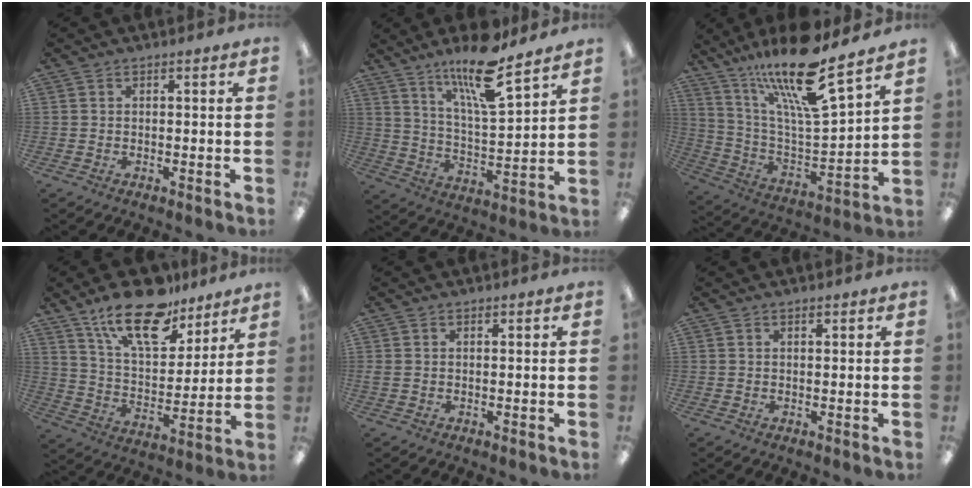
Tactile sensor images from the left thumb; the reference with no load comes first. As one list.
[{"total": 15.6, "force": [11.8, 3.3, 9.6], "torque": [-0.170, -0.068, 0.195]}, {"total": 20.0, "force": [15.3, 3.8, 12.3], "torque": [-0.233, -0.097, 0.256]}, {"total": 19.1, "force": [14.0, 8.3, 10.1], "torque": [-0.171, -0.073, 0.244]}, {"total": 0.7, "force": [0.2, 0.5, 0.4], "torque": [-0.009, 0.003, 0.004]}, {"total": 0.6, "force": [0.5, 0.2, 0.3], "torque": [-0.007, 0.001, 0.010]}]